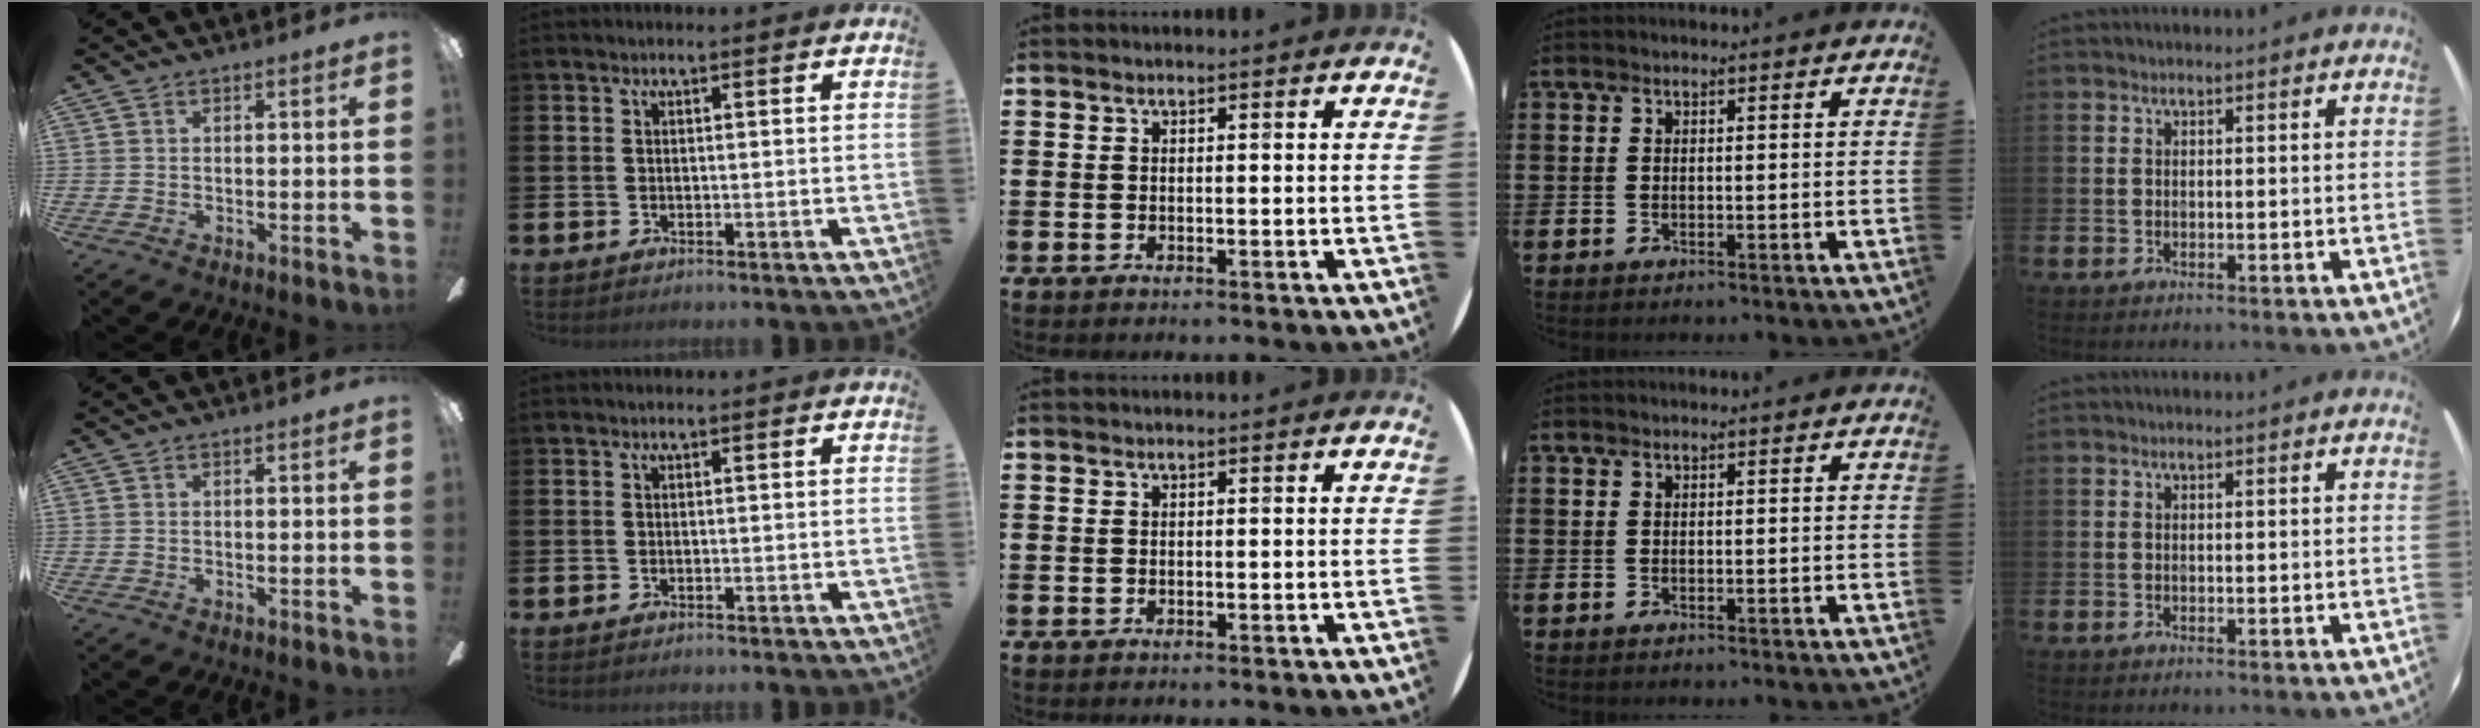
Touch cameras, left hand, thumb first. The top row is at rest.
{}